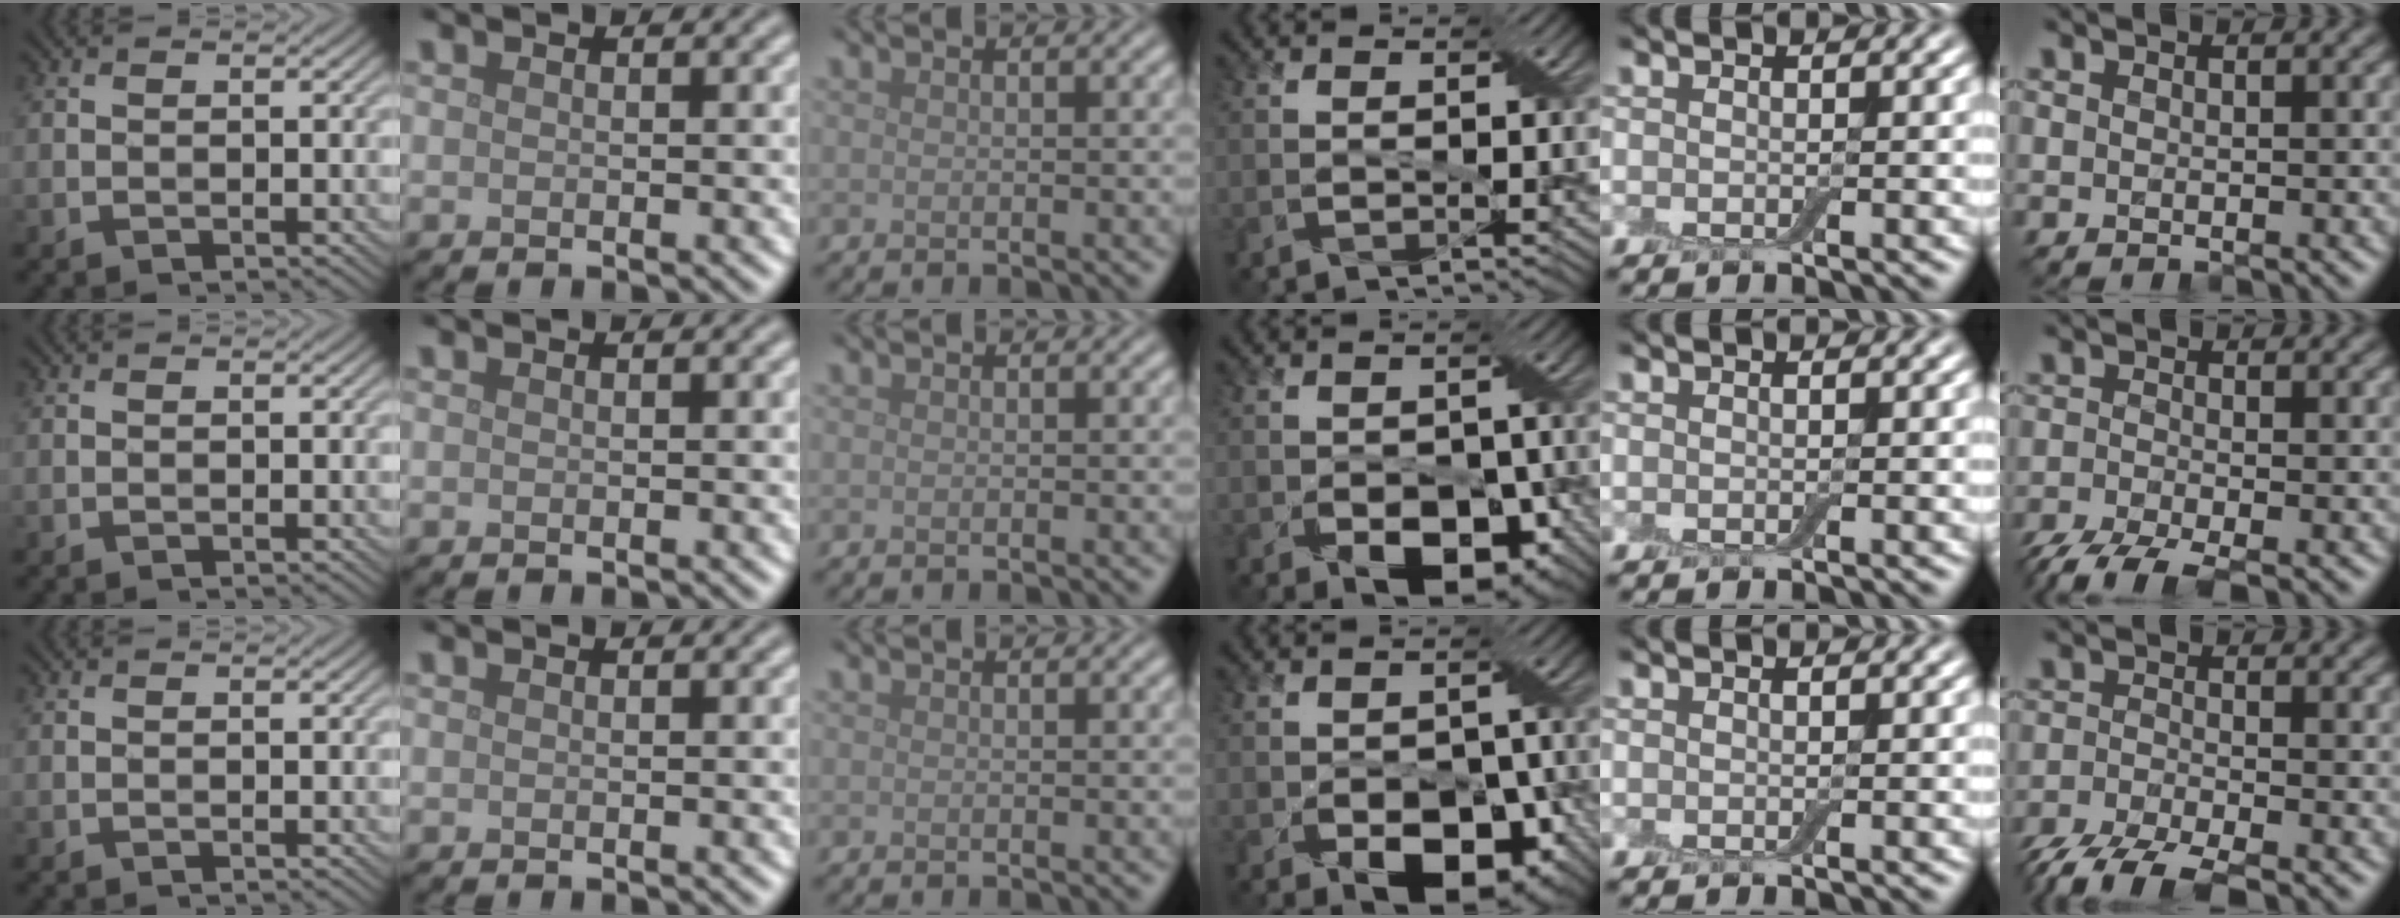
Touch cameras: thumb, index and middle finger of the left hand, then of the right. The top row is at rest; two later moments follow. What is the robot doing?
{"motion": "fold", "object": "bandage"}